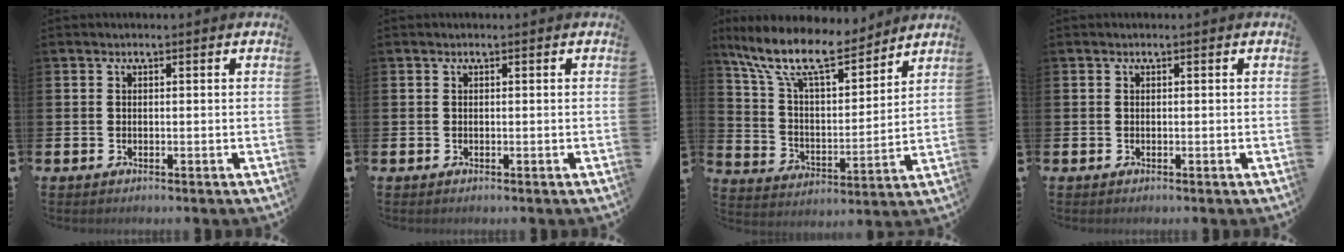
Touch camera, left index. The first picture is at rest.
{"total": 0.0}
{"total": 12.5, "force": [10.7, 3.6, 5.6], "torque": [-0.146, -0.060, 0.186]}
{"total": 0.0}